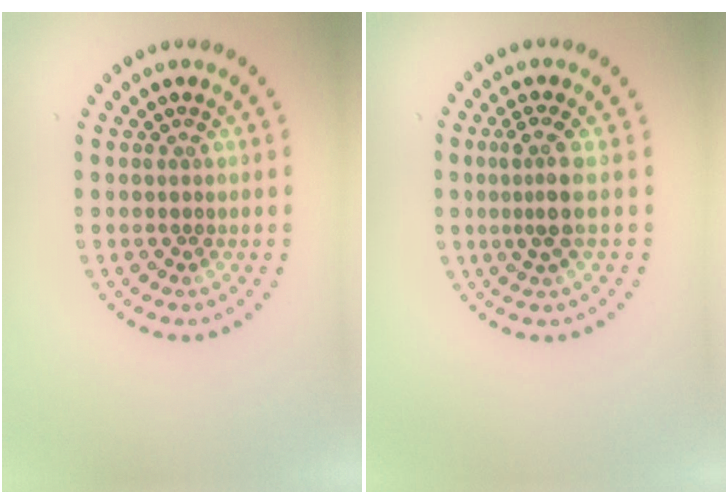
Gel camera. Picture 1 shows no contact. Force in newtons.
{"total": 2.4, "press": 1.8, "slide": 1.7}